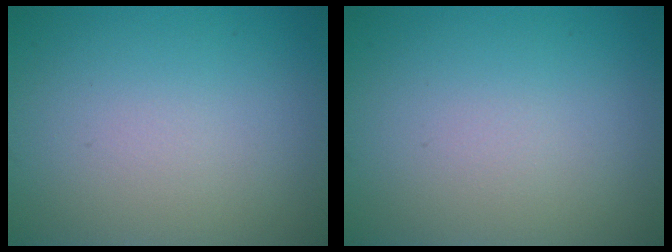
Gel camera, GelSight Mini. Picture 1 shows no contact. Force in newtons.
{"total": 0.0}